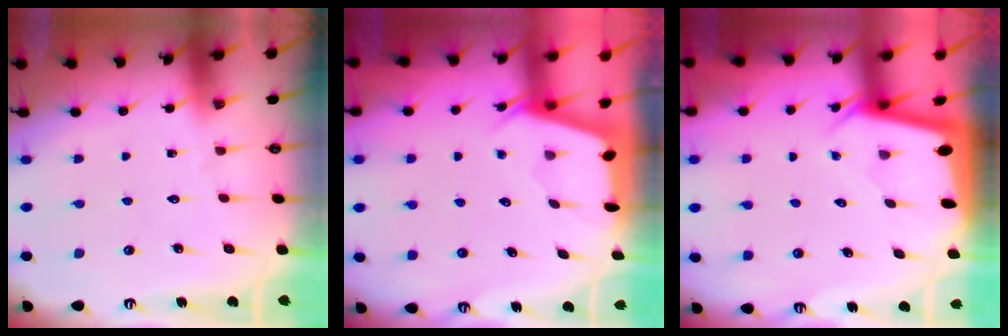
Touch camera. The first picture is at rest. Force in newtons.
{"total": 2.2, "press": 2.2, "slide": 0.4}
{"total": 2.0, "press": 2.0, "slide": 0.1}